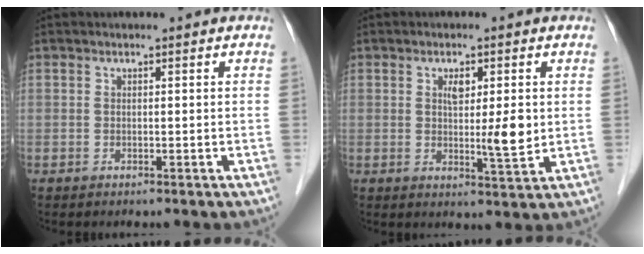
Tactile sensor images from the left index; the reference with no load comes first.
{"total": 5.6, "force": [0.7, 1.3, 5.4], "torque": [-0.081, -0.006, 0.011]}